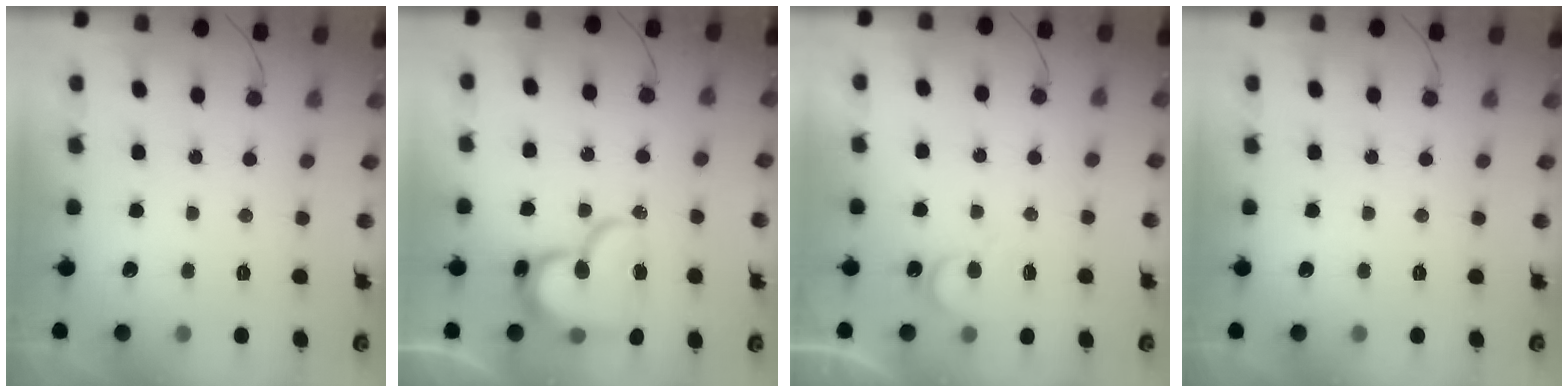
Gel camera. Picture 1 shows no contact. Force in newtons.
{"total": 17.1, "press": 17.1, "slide": 1.7}
{"total": 6.5, "press": 6.5, "slide": 0.3}
{"total": 0.0}